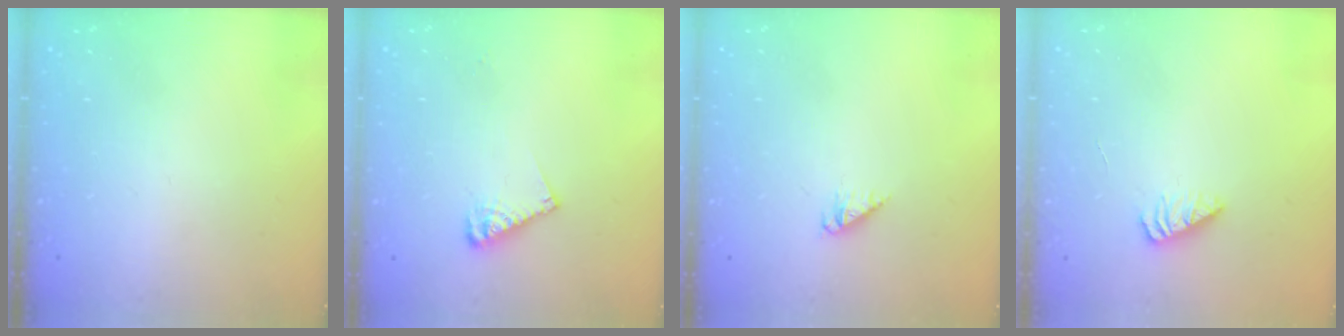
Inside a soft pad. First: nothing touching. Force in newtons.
{"total": 6.8, "press": 6.8, "slide": 0.1}
{"total": 3.0, "press": 3.0, "slide": 0.4}
{"total": 2.8, "press": 2.7, "slide": 0.3}